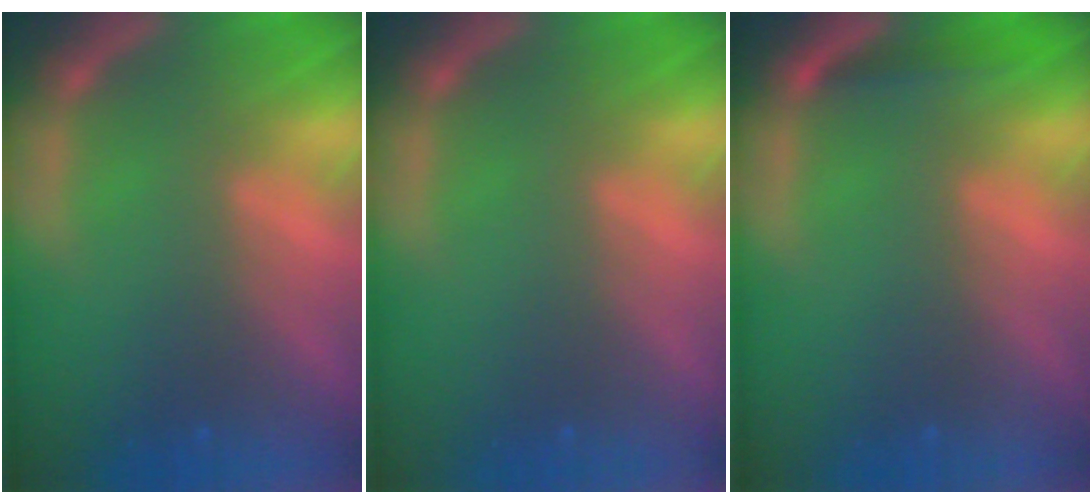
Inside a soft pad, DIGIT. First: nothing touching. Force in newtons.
{"total": 0.0}
{"total": 1.4}